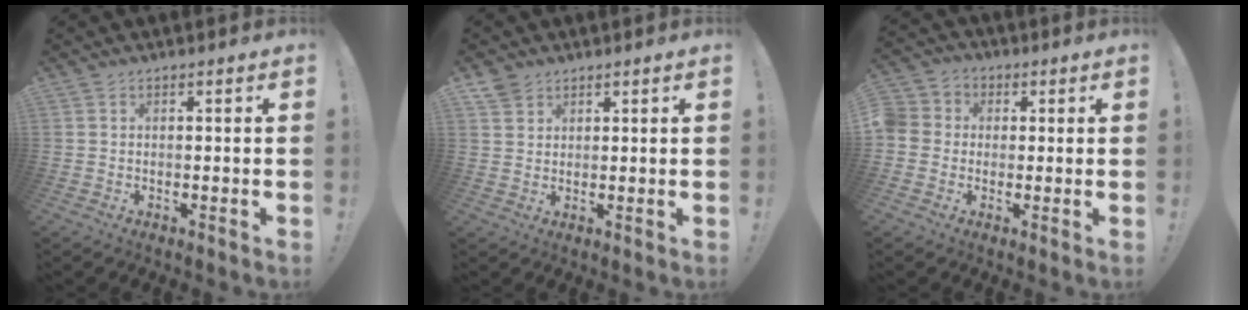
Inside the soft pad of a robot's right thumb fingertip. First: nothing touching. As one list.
[{"total": 3.5, "force": [2.7, 2.1, 0.7], "torque": [-0.007, -0.015, 0.051]}, {"total": 5.8, "force": [-0.8, 5.4, 1.7], "torque": [-0.043, 0.017, -0.014]}]